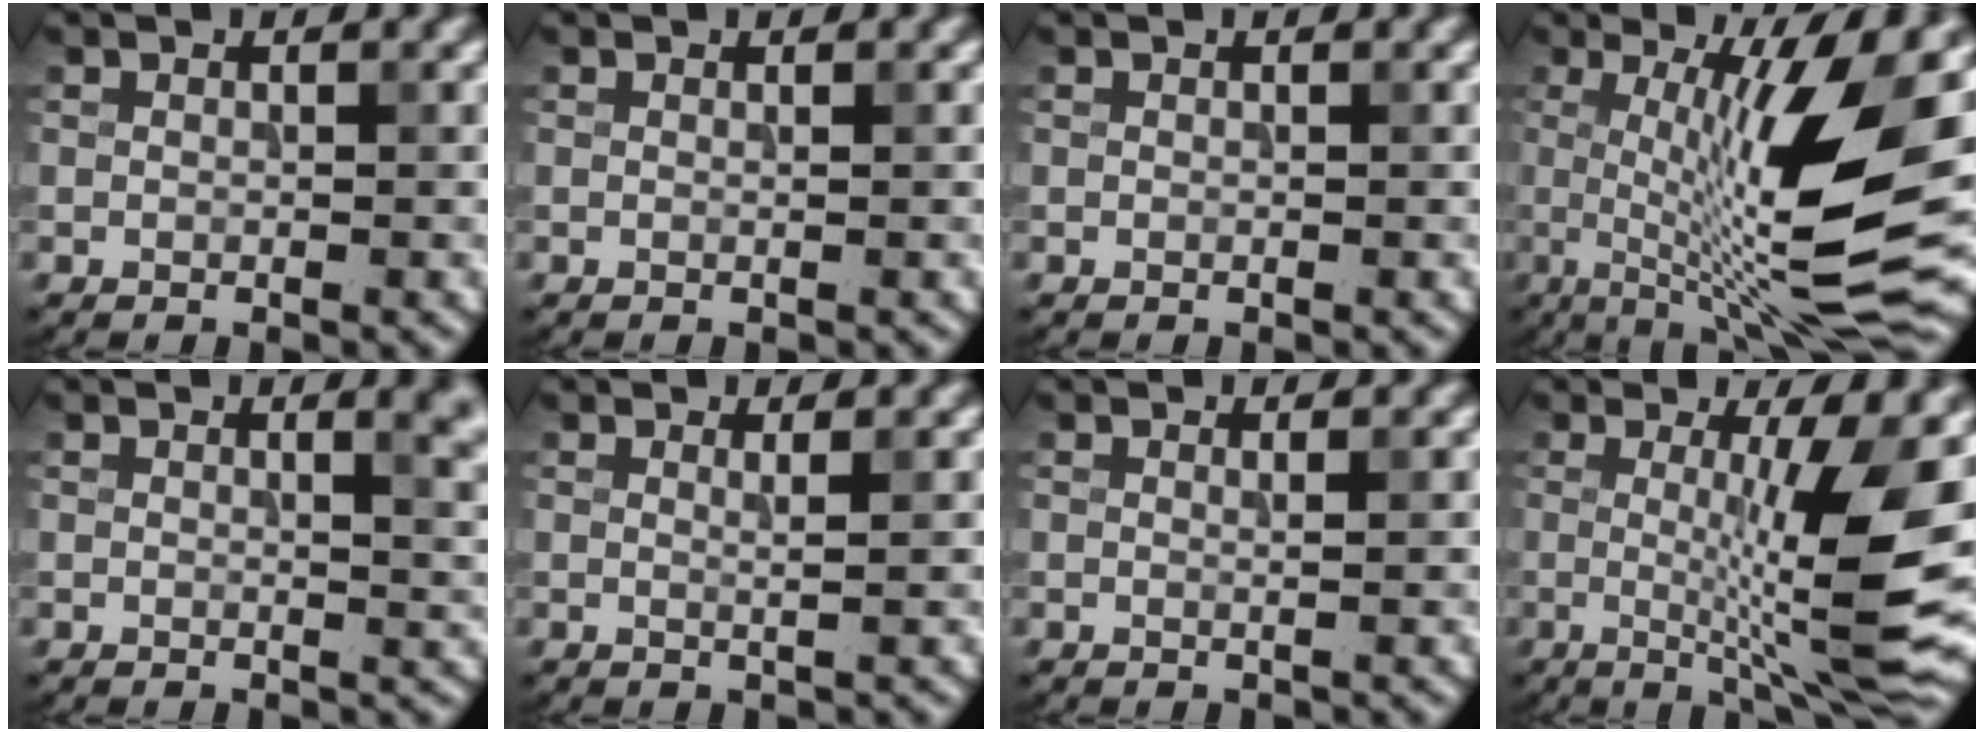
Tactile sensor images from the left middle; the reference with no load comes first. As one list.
[{"total": 0.0}, {"total": 0.0}, {"total": 13.2, "force": [0.1, 2.8, 12.9], "torque": [-0.196, -0.003, 0.003]}, {"total": 4.0, "force": [1.7, 1.6, 3.2], "torque": [-0.018, 0.005, 0.019]}, {"total": 1.2, "force": [0.5, 0.4, 1.0], "torque": [-0.007, -0.001, 0.001]}, {"total": 0.9, "force": [0.3, 0.4, 0.7], "torque": [-0.002, -0.002, -0.001]}, {"total": 10.1, "force": [0.2, 1.5, 10.0], "torque": [-0.133, -0.014, 0.007]}]